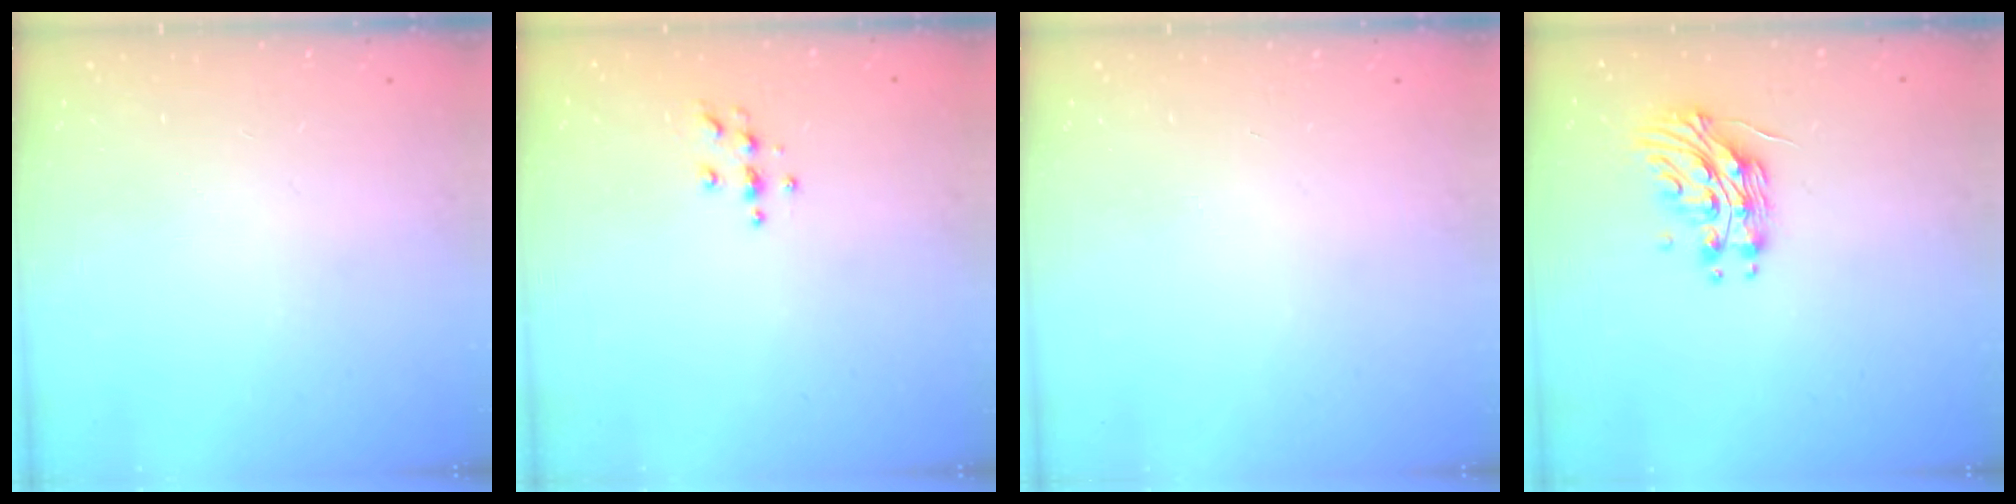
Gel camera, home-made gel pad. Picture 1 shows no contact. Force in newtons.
{"total": 3.9, "press": 3.8, "slide": 0.4}
{"total": 0.0}
{"total": 11.8, "press": 11.8, "slide": 0.6}